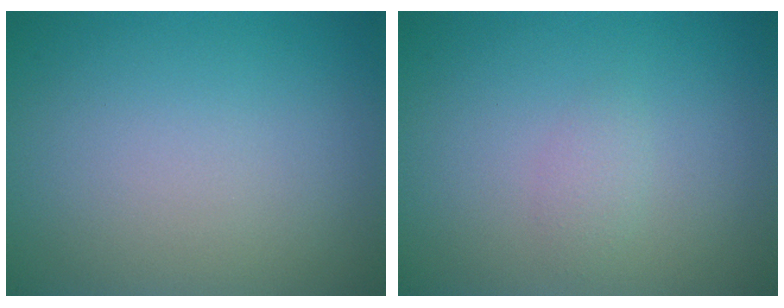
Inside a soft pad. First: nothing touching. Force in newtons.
{"total": 1.0, "press": 1.0, "slide": 0.1}